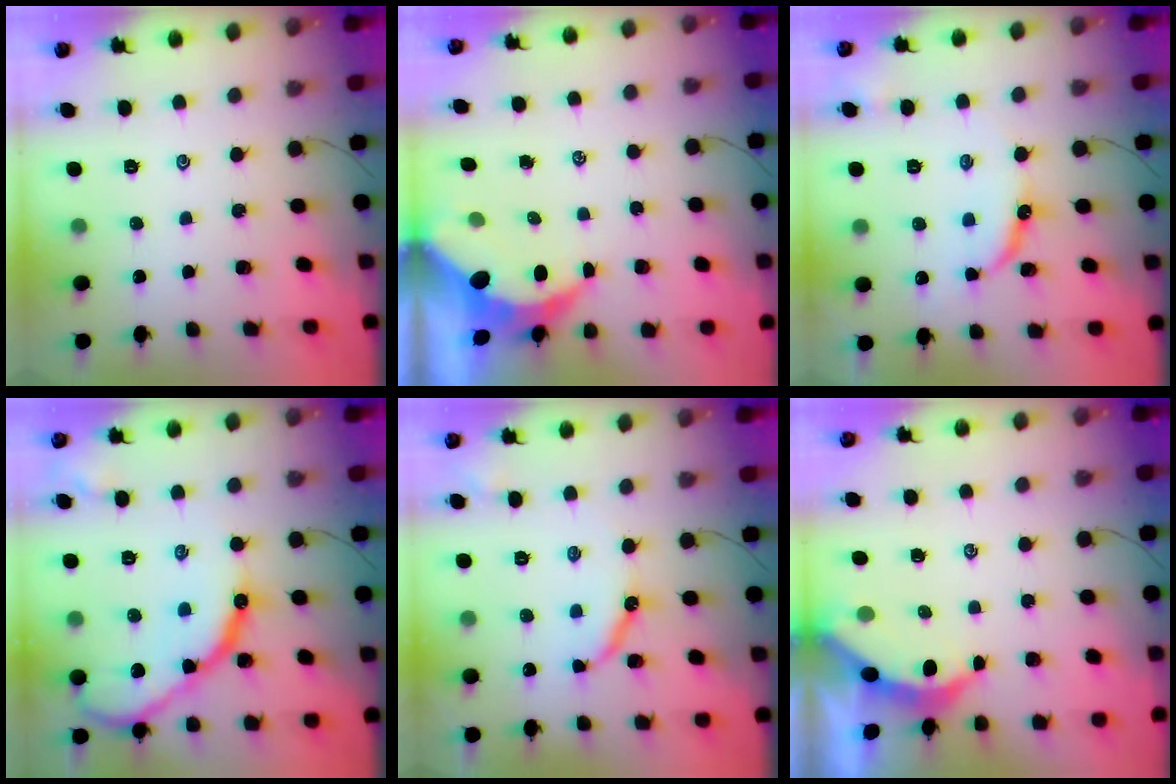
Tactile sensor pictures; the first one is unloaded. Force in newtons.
{"total": 7.6, "press": 7.5, "slide": 0.9}
{"total": 8.7, "press": 8.6, "slide": 0.8}
{"total": 16.2, "press": 16.2, "slide": 1.1}
{"total": 8.6, "press": 8.6, "slide": 0.6}
{"total": 3.6, "press": 3.6, "slide": 0.4}